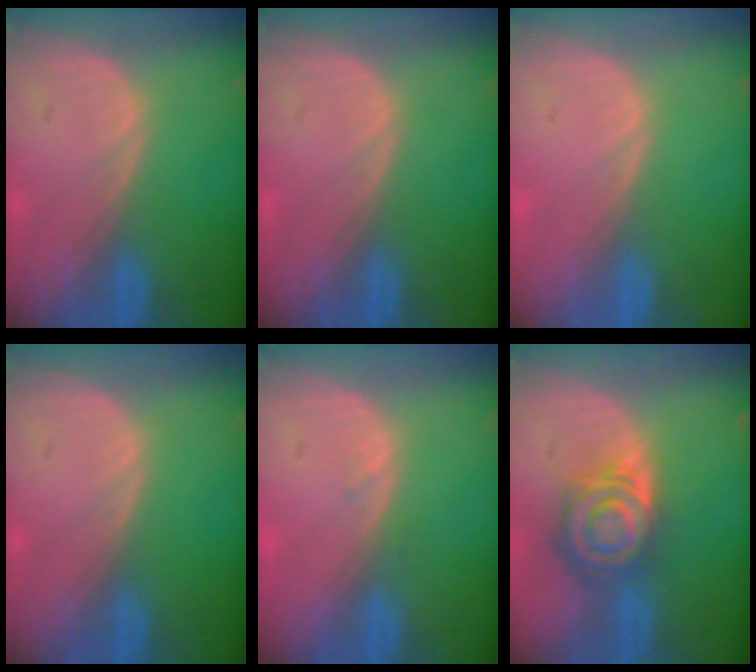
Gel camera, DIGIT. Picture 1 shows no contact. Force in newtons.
{"total": 0.0}
{"total": 0.5, "press": 0.0, "slide": 0.5}
{"total": 0.0}
{"total": 0.7, "press": 0.6, "slide": 0.3}
{"total": 8.2, "press": 7.2, "slide": 4.0}